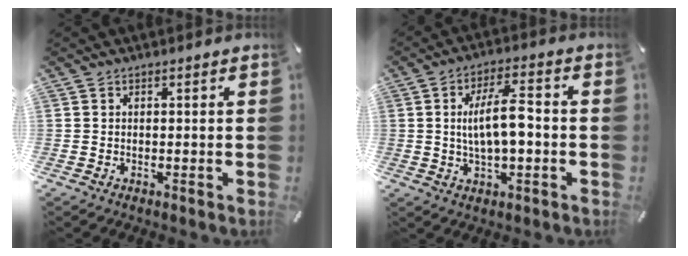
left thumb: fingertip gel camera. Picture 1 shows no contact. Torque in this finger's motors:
{"motor_torque": [1.66, 1.69, 0.80, -0.05, 0.44]}